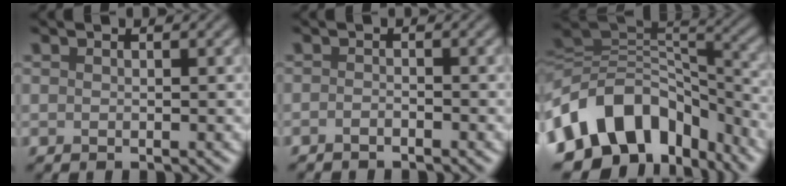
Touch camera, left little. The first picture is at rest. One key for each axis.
{"total": 0.8, "fx": -0.8, "fy": 0.2, "fz": 0.3, "tx": -0.007, "ty": 0.000, "tz": -0.016}
{"total": 12.5, "fx": -5.4, "fy": 8.8, "fz": 7.0, "tx": -0.134, "ty": 0.006, "tz": -0.092}